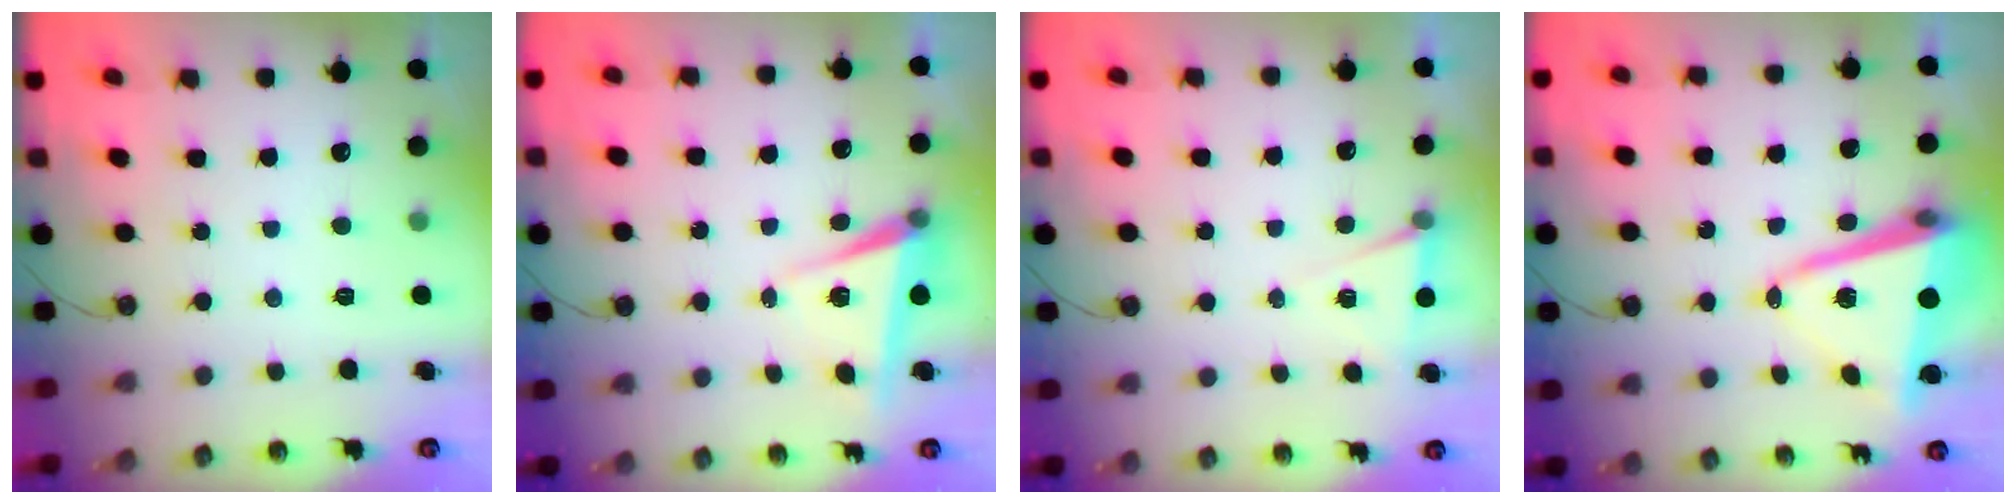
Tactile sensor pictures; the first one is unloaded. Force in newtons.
{"total": 6.8, "press": 5.8, "slide": 3.7}
{"total": 5.7, "press": 3.3, "slide": 4.6}
{"total": 12.9, "press": 12.8, "slide": 1.3}